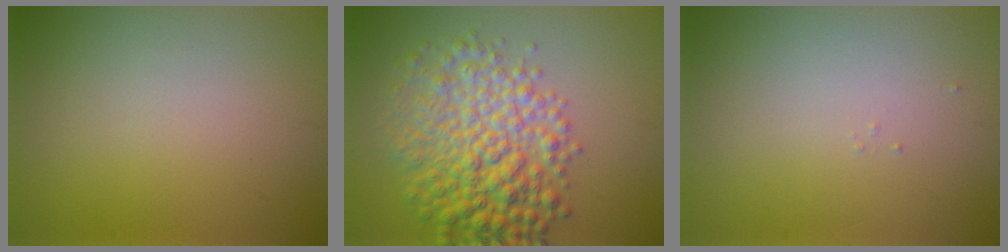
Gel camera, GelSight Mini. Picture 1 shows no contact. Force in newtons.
{"total": 7.4, "press": 7.4, "slide": 0.1}
{"total": 0.0}